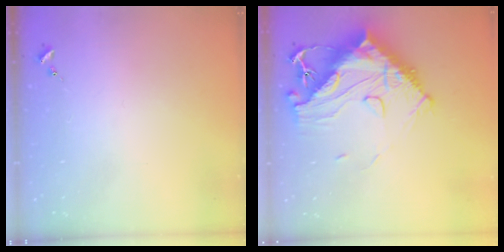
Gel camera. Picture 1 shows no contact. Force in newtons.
{"total": 20.5, "press": 20.4, "slide": 1.8}